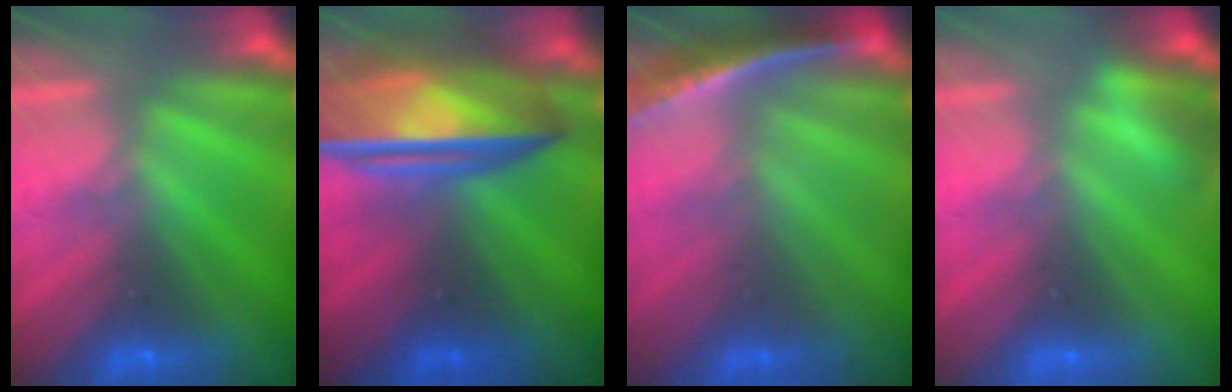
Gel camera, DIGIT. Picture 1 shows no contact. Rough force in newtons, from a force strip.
{"total": 9.2}
{"total": 1.2}
{"total": 2.8}